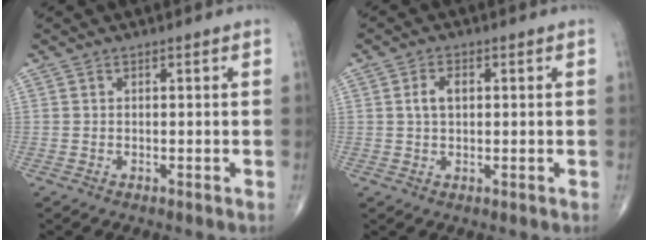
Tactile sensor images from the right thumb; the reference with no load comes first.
{"total": 3.4, "force": [0.7, 2.0, 2.7], "torque": [-0.053, 0.005, 0.011]}